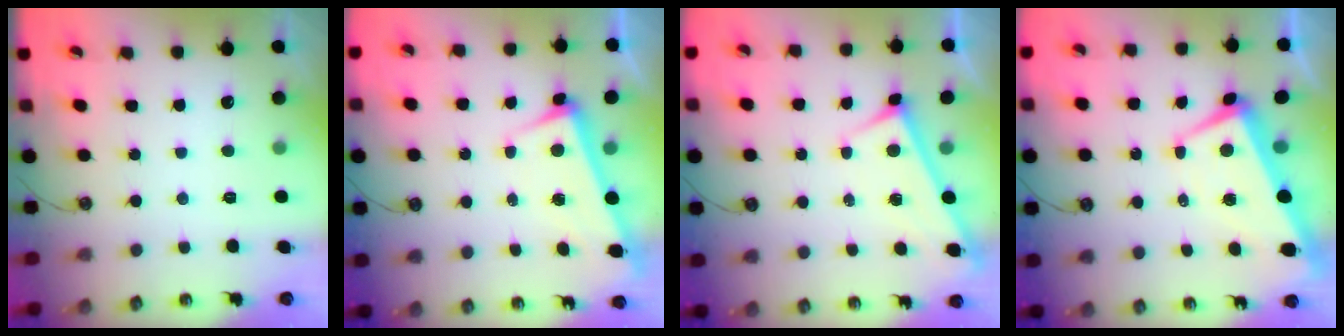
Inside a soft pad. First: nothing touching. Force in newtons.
{"total": 3.3, "press": 3.1, "slide": 1.1}
{"total": 3.3, "press": 3.3, "slide": 0.3}
{"total": 2.0, "press": 1.6, "slide": 1.2}